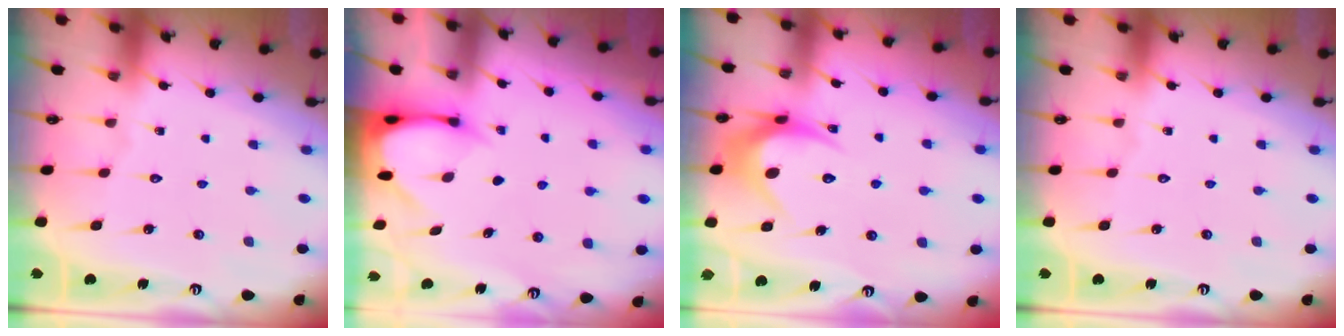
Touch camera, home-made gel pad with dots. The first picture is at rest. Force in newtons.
{"total": 3.4, "press": 3.4, "slide": 0.3}
{"total": 9.7, "press": 9.7, "slide": 0.4}
{"total": 0.0}